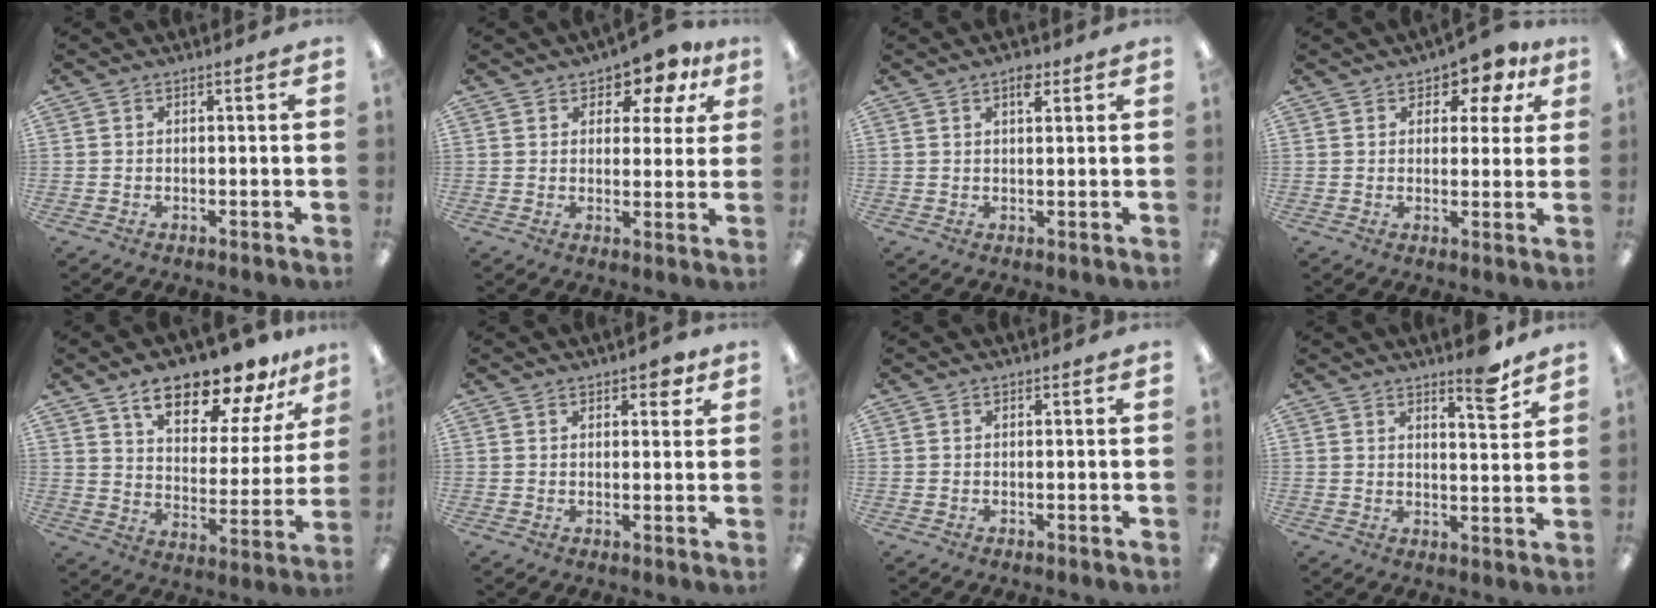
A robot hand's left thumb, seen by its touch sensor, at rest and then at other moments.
{"total": 7.1, "force": [4.9, 4.0, 3.3], "torque": [-0.038, -0.029, 0.083]}
{"total": 3.6, "force": [2.2, 1.5, 2.5], "torque": [-0.031, -0.006, 0.033]}
{"total": 5.9, "force": [3.7, 3.5, 3.0], "torque": [-0.035, -0.016, 0.060]}
{"total": 17.2, "force": [13.4, 6.0, 9.0], "torque": [-0.140, -0.083, 0.226]}
{"total": 3.1, "force": [2.0, 1.5, 1.7], "torque": [-0.012, -0.005, 0.030]}
{"total": 0.0}
{"total": 6.6, "force": [5.3, 1.4, 3.7], "torque": [-0.038, -0.041, 0.083]}